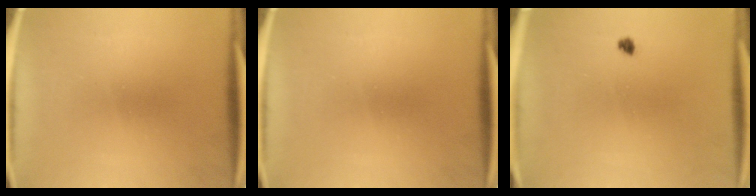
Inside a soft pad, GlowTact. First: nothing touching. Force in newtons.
{"total": 0.0}
{"total": 1.0}